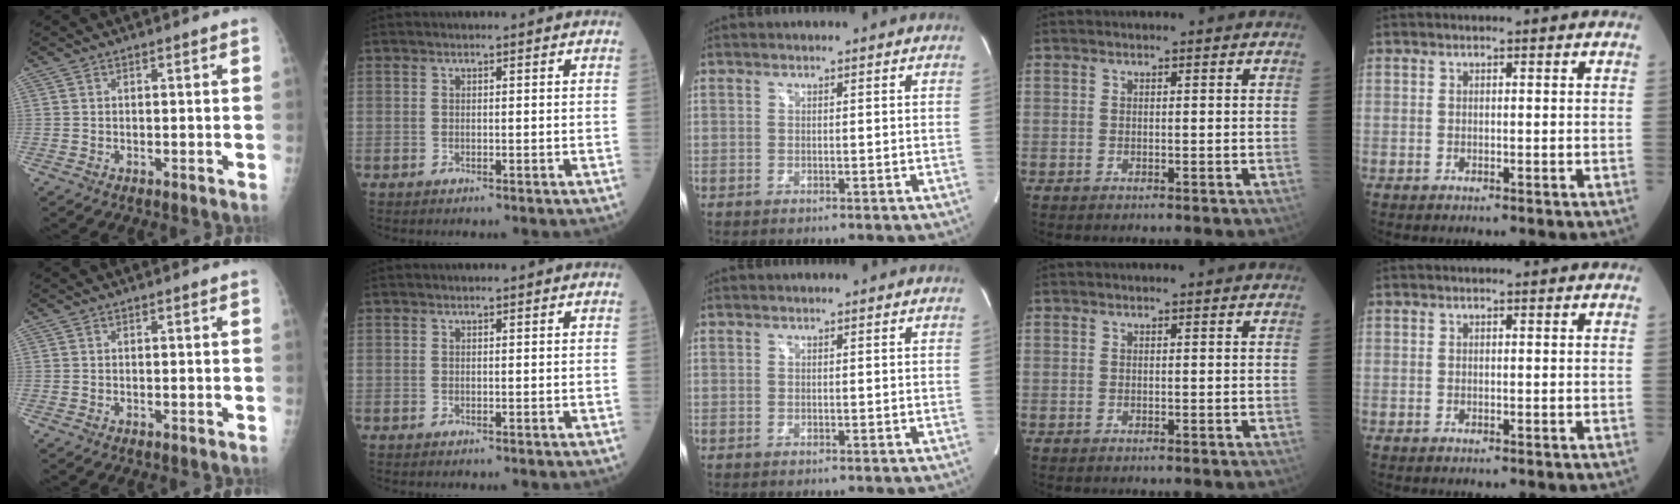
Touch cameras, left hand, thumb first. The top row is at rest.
{}